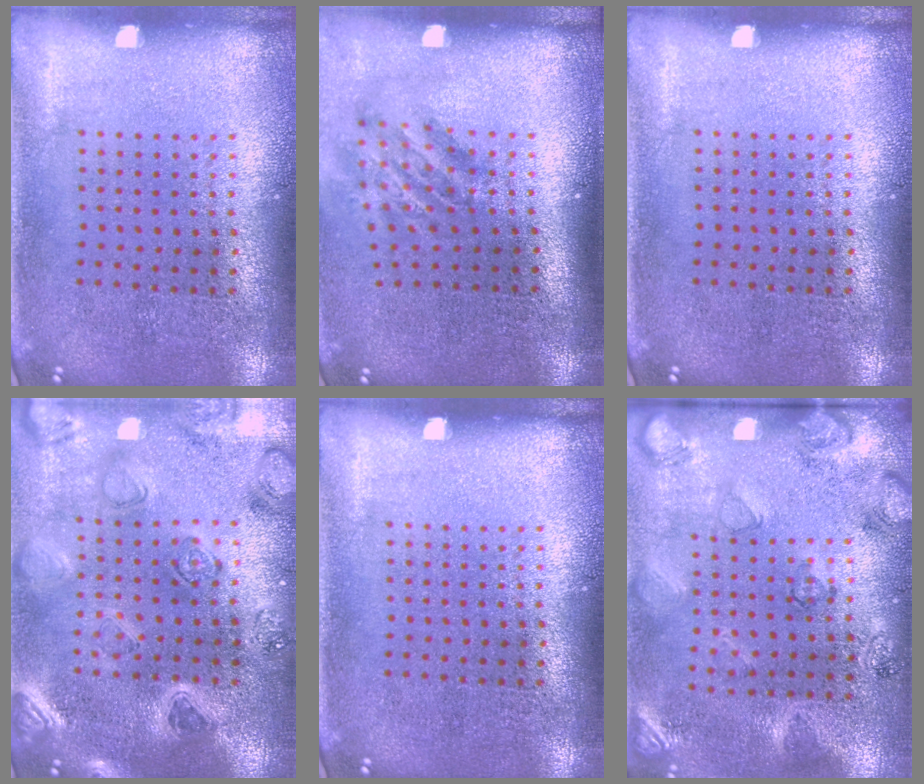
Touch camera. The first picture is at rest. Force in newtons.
{"total": 1.9, "press": 1.2, "slide": 1.4}
{"total": 0.0}
{"total": 2.2, "press": 2.2, "slide": 0.3}
{"total": 0.0}
{"total": 2.6, "press": 1.8, "slide": 1.9}